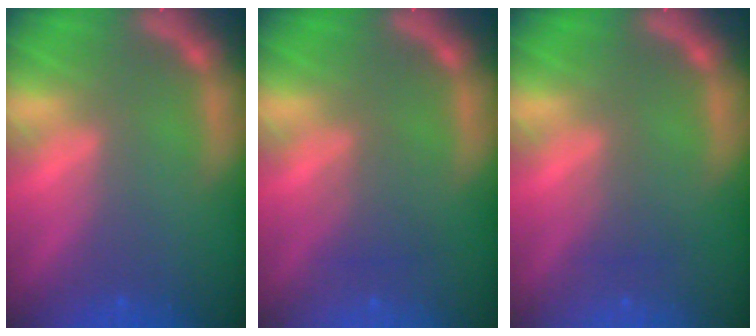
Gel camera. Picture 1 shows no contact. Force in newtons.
{"total": 2.0}
{"total": 1.5}